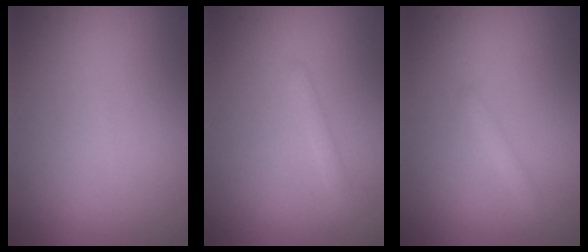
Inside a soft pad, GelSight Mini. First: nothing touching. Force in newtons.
{"total": 1.1, "press": 1.1, "slide": 0.0}
{"total": 0.9, "press": 0.9, "slide": 0.0}